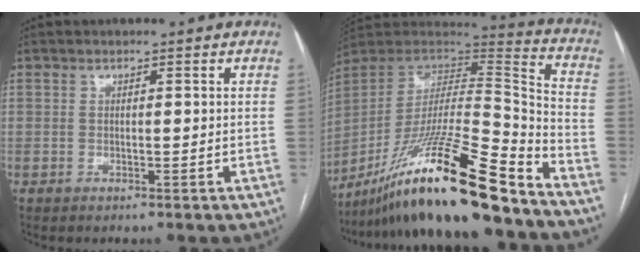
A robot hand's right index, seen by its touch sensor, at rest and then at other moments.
{"total": 25.5, "force": [-19.2, 1.1, 16.8], "torque": [-0.282, -0.014, -0.339]}